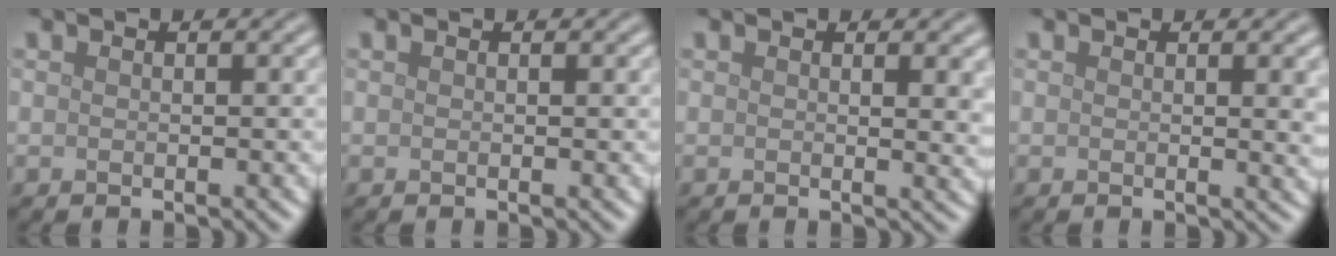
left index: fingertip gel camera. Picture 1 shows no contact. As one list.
[{"total": 0.0}, {"total": 2.2, "force": [0.8, 0.8, 1.9], "torque": [-0.014, -0.001, 0.010]}, {"total": 2.5, "force": [0.5, 0.8, 2.3], "torque": [-0.019, -0.001, 0.005]}]